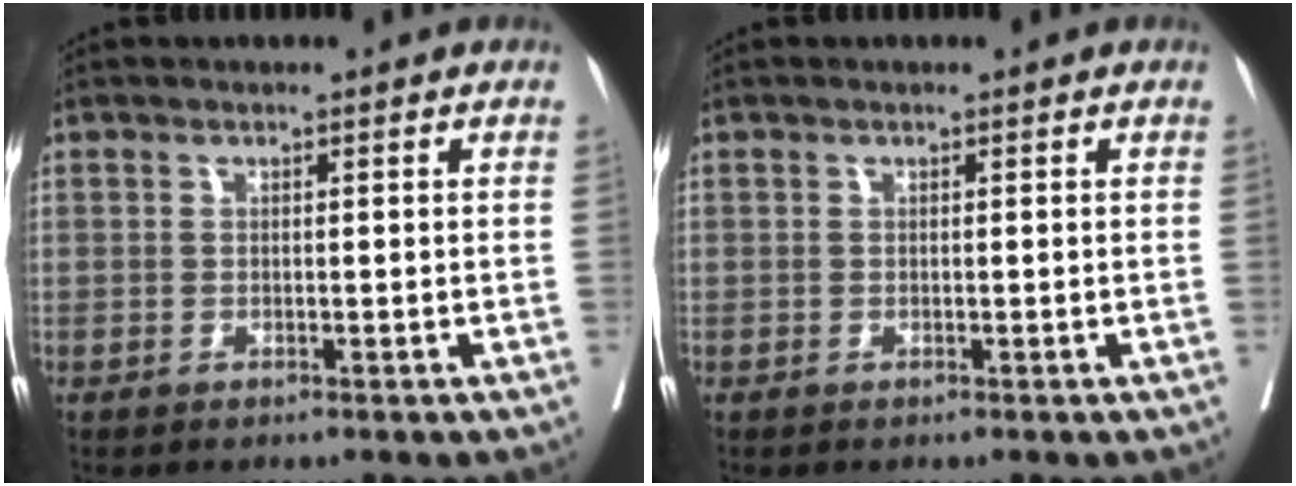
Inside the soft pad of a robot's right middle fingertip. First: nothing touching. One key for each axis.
{"total": 0.0}